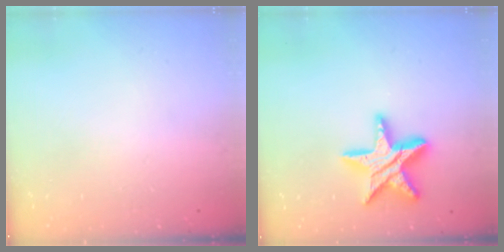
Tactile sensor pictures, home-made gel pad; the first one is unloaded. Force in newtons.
{"total": 15.5, "press": 15.5, "slide": 0.7}